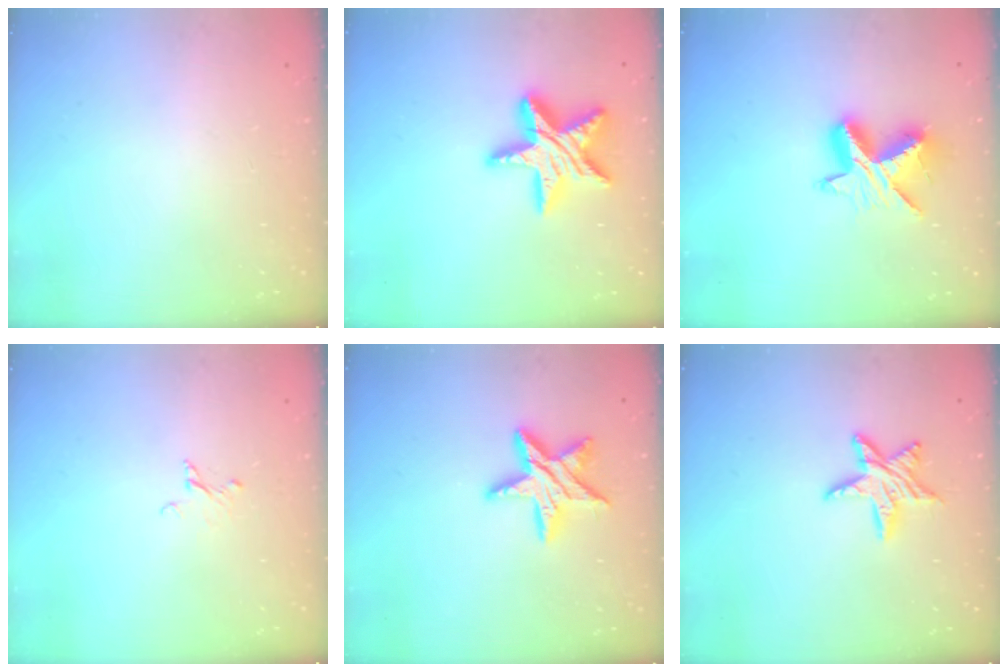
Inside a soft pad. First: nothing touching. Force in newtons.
{"total": 17.7, "press": 17.6, "slide": 0.9}
{"total": 9.8, "press": 9.8, "slide": 0.7}
{"total": 2.1, "press": 2.1, "slide": 0.1}
{"total": 13.8, "press": 13.8, "slide": 0.7}
{"total": 9.8, "press": 9.8, "slide": 0.6}